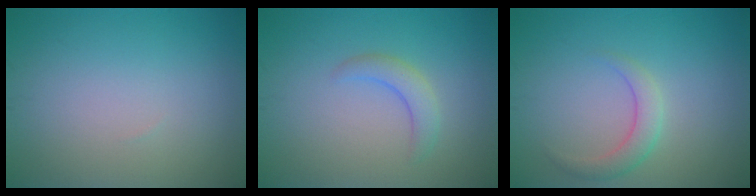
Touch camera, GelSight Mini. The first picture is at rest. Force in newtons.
{"total": 2.1, "press": 2.1, "slide": 0.3}
{"total": 2.2, "press": 2.2, "slide": 0.2}